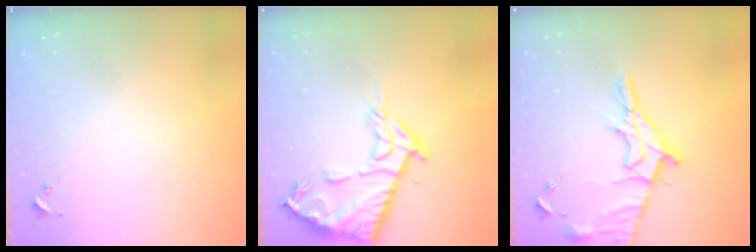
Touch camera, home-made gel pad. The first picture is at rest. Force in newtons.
{"total": 15.5, "press": 15.5, "slide": 1.2}
{"total": 15.9, "press": 15.8, "slide": 1.2}